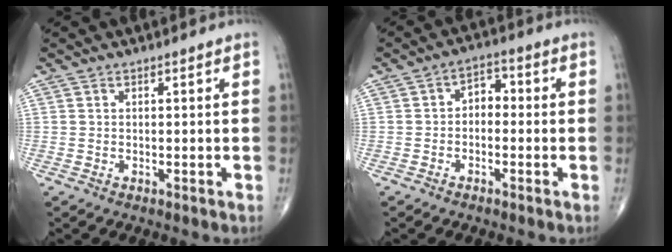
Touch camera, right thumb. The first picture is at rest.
{"total": 4.0, "force": [-0.6, 2.8, 2.9], "torque": [-0.028, 0.022, -0.022]}